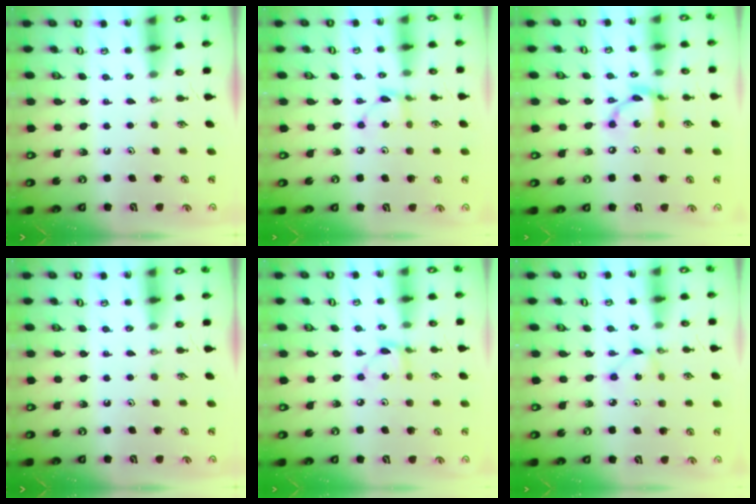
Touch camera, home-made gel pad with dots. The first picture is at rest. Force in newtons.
{"total": 2.6, "press": 2.6, "slide": 0.2}
{"total": 11.5, "press": 11.5, "slide": 0.8}
{"total": 0.0}
{"total": 2.8, "press": 2.8, "slide": 0.1}
{"total": 1.6, "press": 1.5, "slide": 0.1}